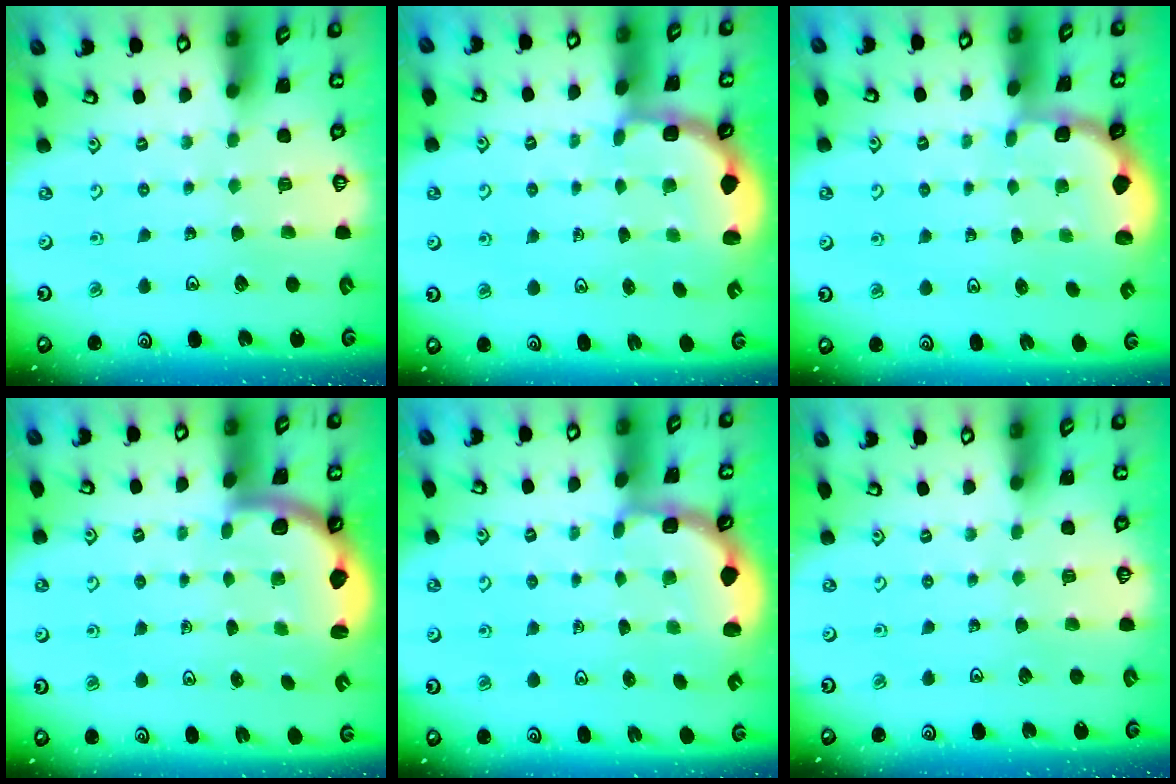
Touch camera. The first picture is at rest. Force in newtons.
{"total": 2.8, "press": 2.3, "slide": 1.7}
{"total": 1.8, "press": 1.7, "slide": 0.7}
{"total": 2.0, "press": 1.9, "slide": 0.5}
{"total": 2.3, "press": 1.7, "slide": 1.6}
{"total": 0.0}